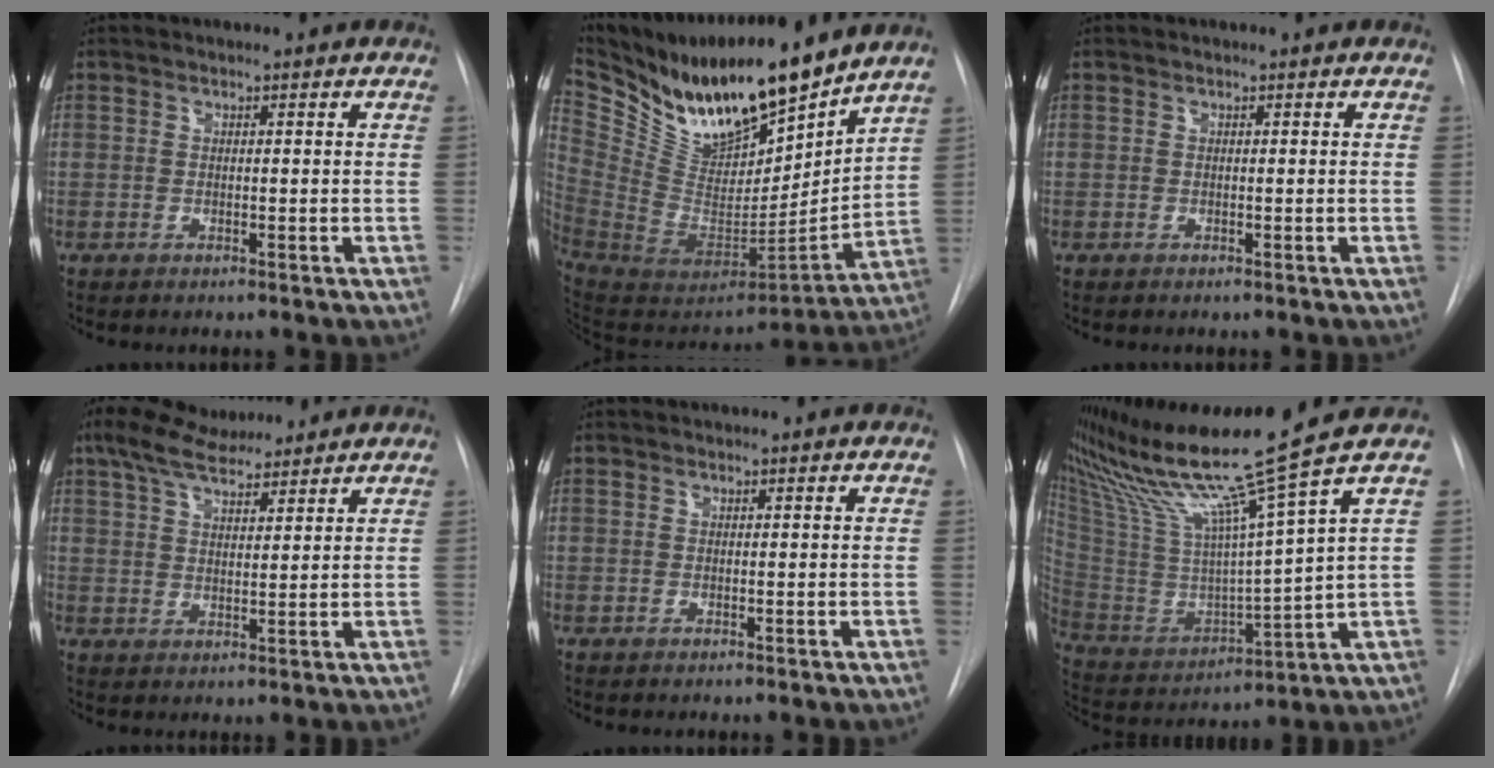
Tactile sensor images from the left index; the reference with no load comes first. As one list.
[{"total": 24.8, "force": [20.1, 7.1, 12.6], "torque": [-0.244, -0.043, 0.357]}, {"total": 0.0}, {"total": 9.0, "force": [7.5, 2.0, 4.6], "torque": [-0.083, 0.029, 0.132]}, {"total": 0.0}, {"total": 18.5, "force": [14.3, -3.8, 11.2], "torque": [-0.202, -0.043, 0.263]}]